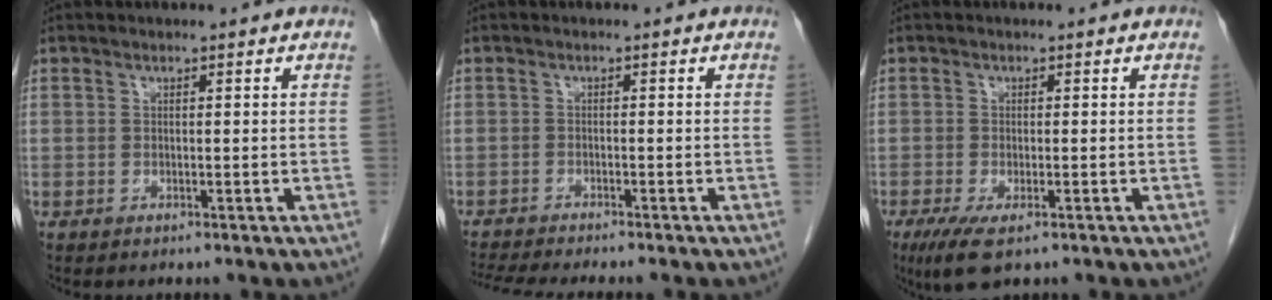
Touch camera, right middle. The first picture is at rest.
{"total": 8.1, "force": [-7.3, -0.1, 3.6], "torque": [-0.049, -0.014, -0.114]}
{"total": 5.2, "force": [-3.1, 1.6, 3.9], "torque": [-0.072, -0.014, -0.049]}